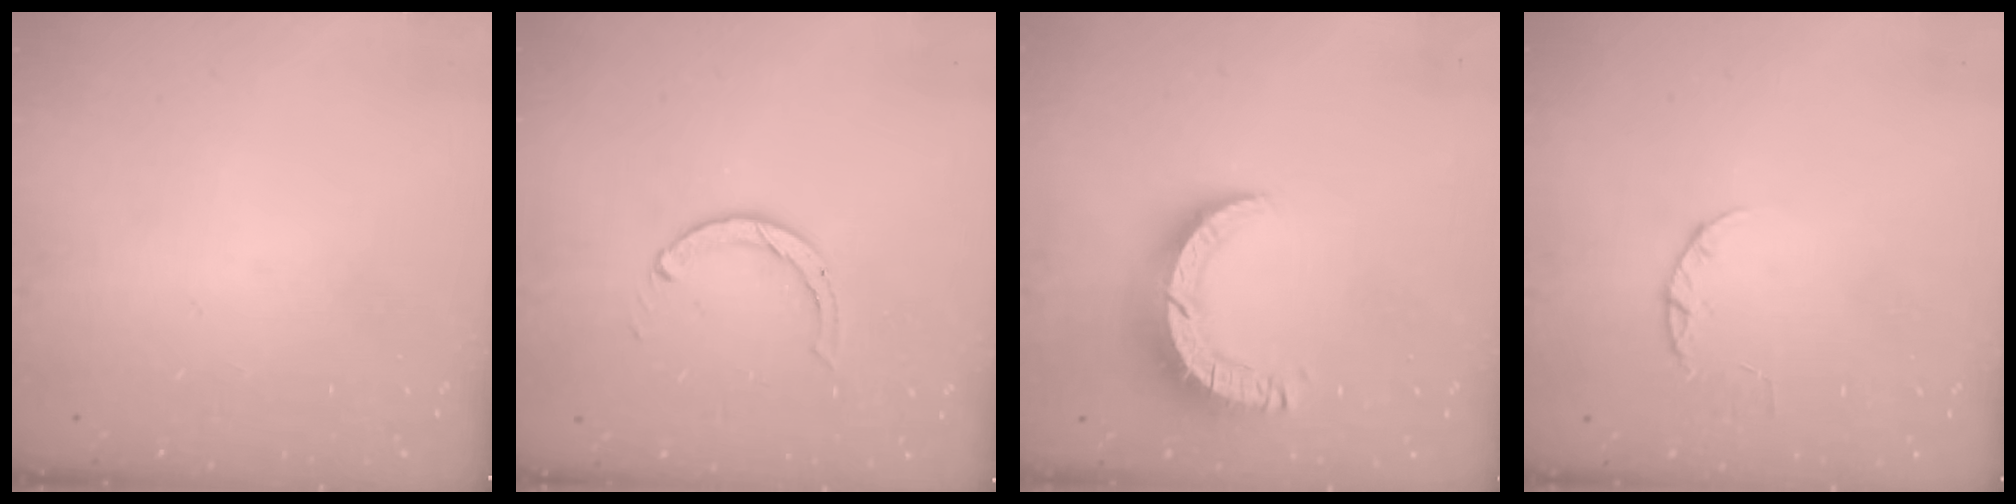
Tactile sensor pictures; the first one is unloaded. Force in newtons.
{"total": 3.2, "press": 3.1, "slide": 0.4}
{"total": 9.3, "press": 9.2, "slide": 0.9}
{"total": 2.4, "press": 2.3, "slide": 0.4}